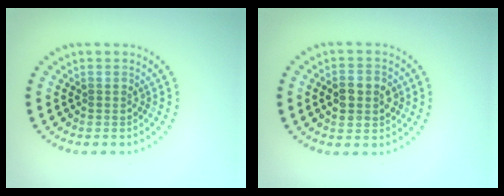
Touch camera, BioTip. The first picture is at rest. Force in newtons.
{"total": 3.4, "press": 3.4, "slide": 0.2}